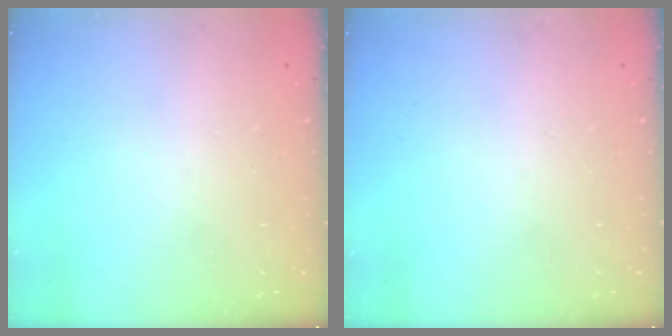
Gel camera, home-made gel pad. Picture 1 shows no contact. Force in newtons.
{"total": 0.0}